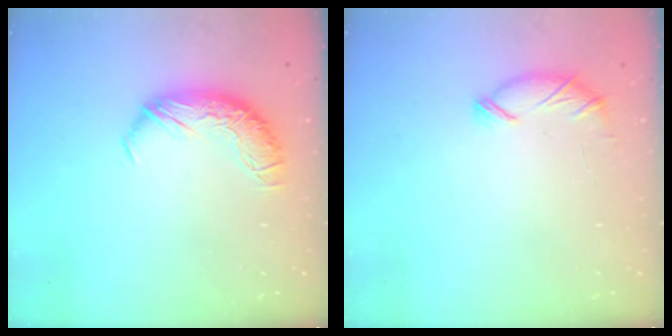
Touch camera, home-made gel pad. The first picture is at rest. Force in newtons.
{"total": 6.1, "press": 6.0, "slide": 0.6}